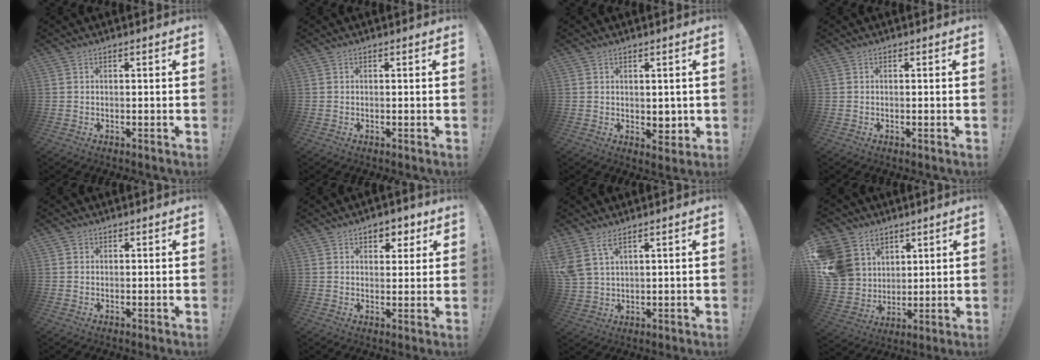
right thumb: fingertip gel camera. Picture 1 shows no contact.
{"total": 0.0}
{"total": 4.1, "force": [0.7, 3.2, 2.5], "torque": [-0.015, -0.005, 0.011]}
{"total": 0.0}
{"total": 1.0, "force": [0.6, 0.8, 0.0], "torque": [0.007, -0.001, 0.010]}
{"total": 5.8, "force": [3.1, 4.2, 2.5], "torque": [-0.019, -0.015, 0.053]}
{"total": 6.4, "force": [4.5, 2.7, 3.6], "torque": [-0.083, -0.017, 0.088]}
{"total": 13.3, "force": [5.1, 11.4, 4.4], "torque": [-0.086, -0.027, 0.113]}